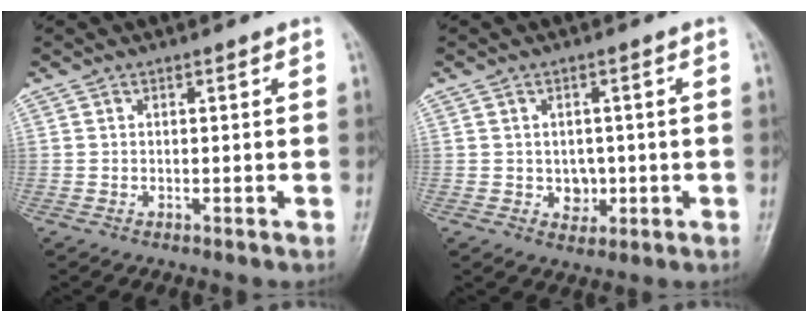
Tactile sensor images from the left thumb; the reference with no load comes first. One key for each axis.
{"total": 3.6, "fx": -0.4, "fy": 3.0, "fz": 1.9, "tx": -0.009, "ty": 0.002, "tz": 0.000}